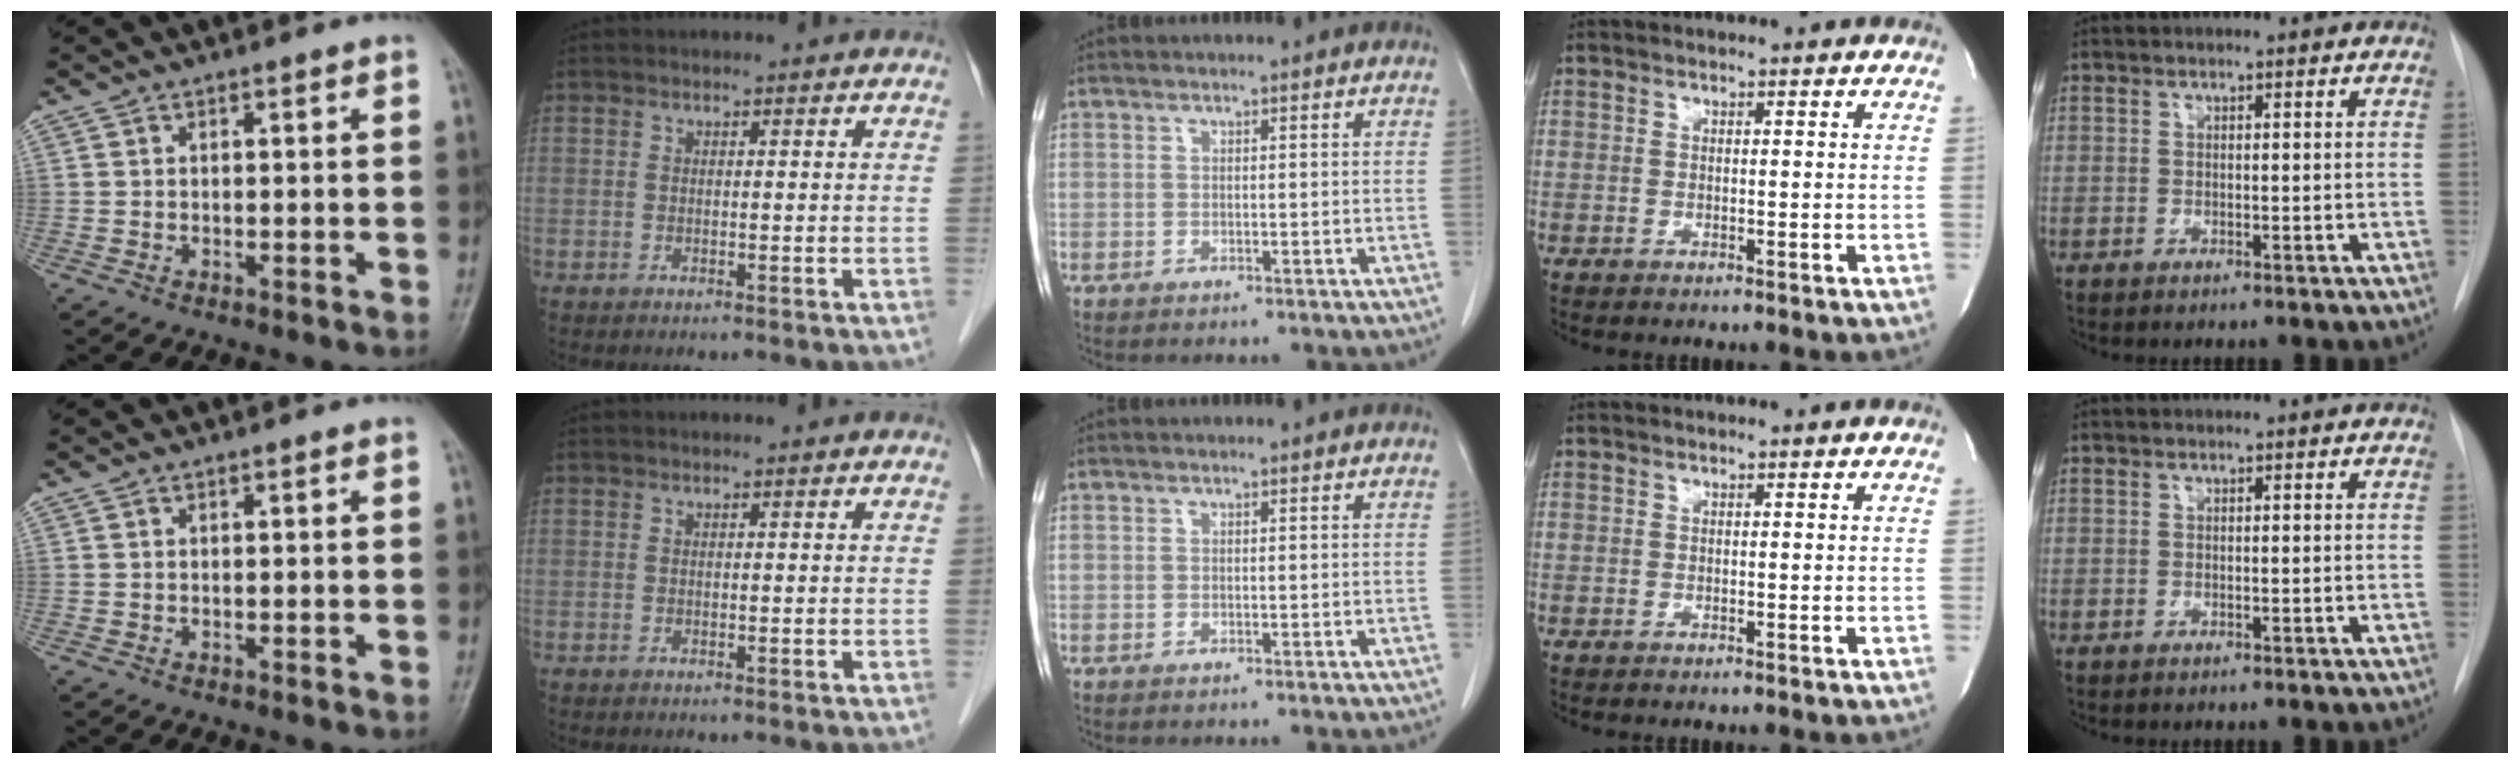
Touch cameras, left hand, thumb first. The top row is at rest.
{}